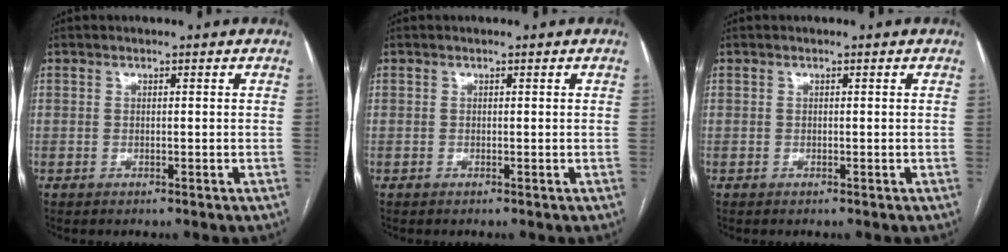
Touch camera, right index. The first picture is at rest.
{"total": 0.0}
{"total": 0.0}